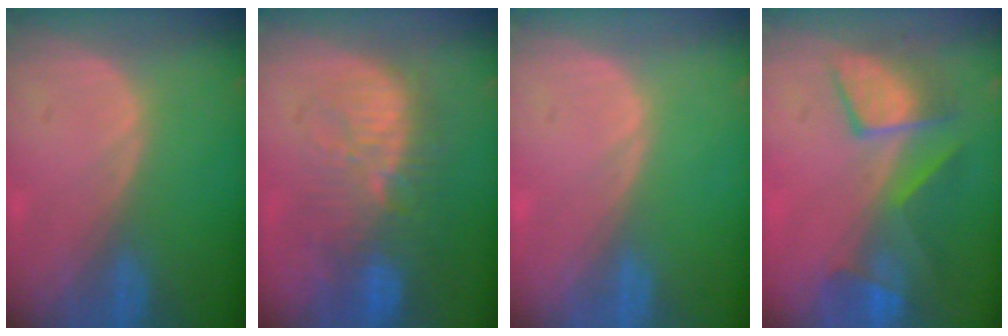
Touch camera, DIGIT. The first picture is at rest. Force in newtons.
{"total": 11.1, "press": 10.0, "slide": 4.6}
{"total": 0.0}
{"total": 7.7, "press": 7.6, "slide": 1.2}